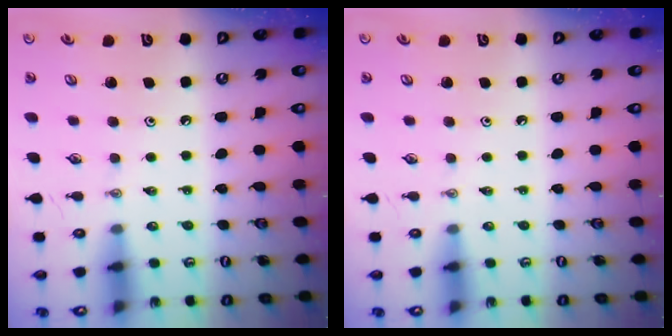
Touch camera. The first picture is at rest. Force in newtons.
{"total": 0.0}